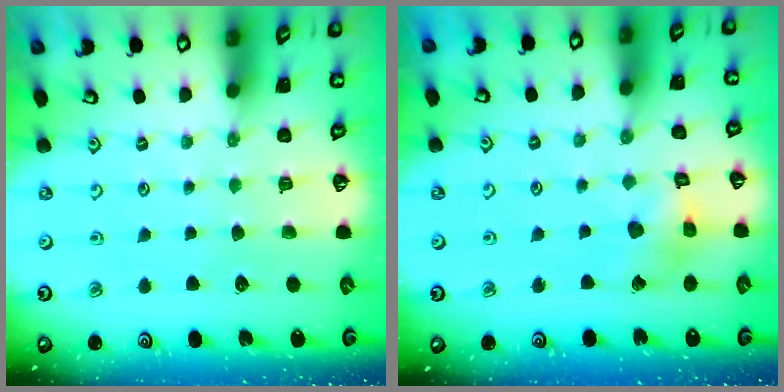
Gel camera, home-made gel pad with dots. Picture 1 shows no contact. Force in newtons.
{"total": 7.7, "press": 7.7, "slide": 0.8}